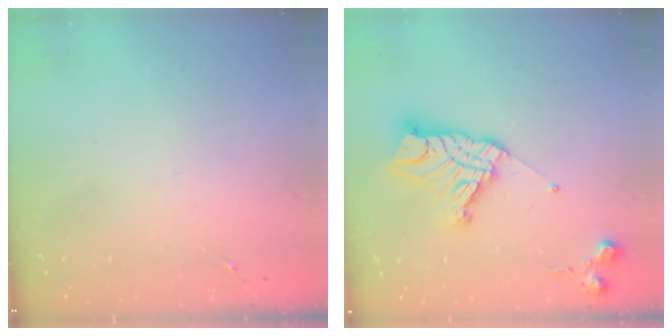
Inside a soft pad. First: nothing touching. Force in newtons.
{"total": 15.8, "press": 15.8, "slide": 1.3}